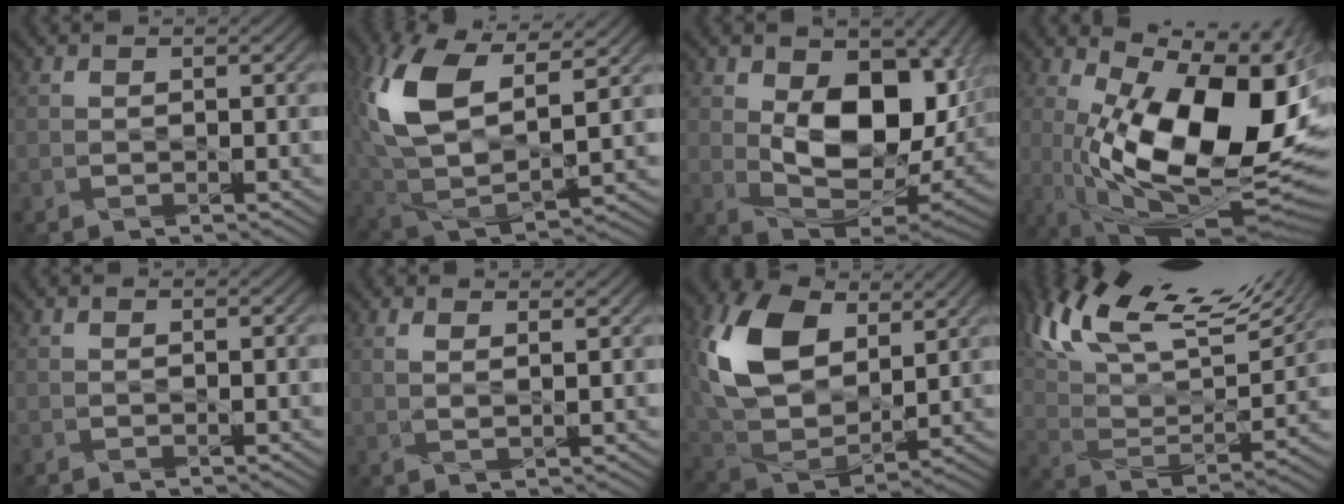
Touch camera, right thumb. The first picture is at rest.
{"total": 15.5, "force": [4.6, 8.3, 12.2], "torque": [-0.305, 0.003, 0.093]}
{"total": 14.4, "force": [2.4, 8.7, 11.2], "torque": [-0.186, -0.012, 0.044]}
{"total": 19.3, "force": [0.3, 8.3, 17.4], "torque": [-0.271, -0.015, 0.005]}
{"total": 0.0}
{"total": 2.2, "force": [1.7, 0.4, 1.3], "torque": [-0.017, -0.004, 0.027]}
{"total": 15.7, "force": [5.5, 9.8, 10.9], "torque": [-0.276, 0.016, 0.106]}
{"total": 19.9, "force": [14.1, 7.0, 12.2], "torque": [-0.274, 0.054, 0.207]}